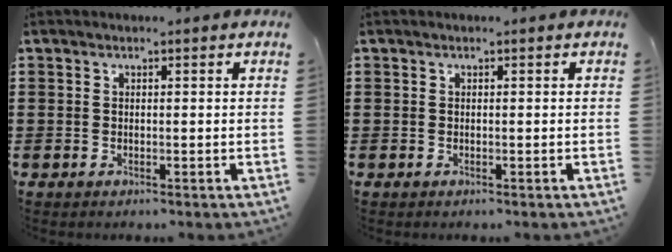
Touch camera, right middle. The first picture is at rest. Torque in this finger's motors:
{"motor_torque": [-0.13, -0.08, 0.03, -0.01]}